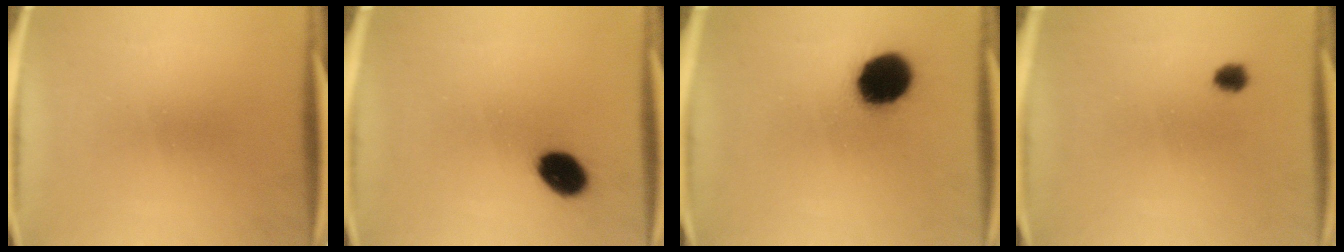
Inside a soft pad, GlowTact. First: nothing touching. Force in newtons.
{"total": 7.7}
{"total": 13.9}
{"total": 2.1}